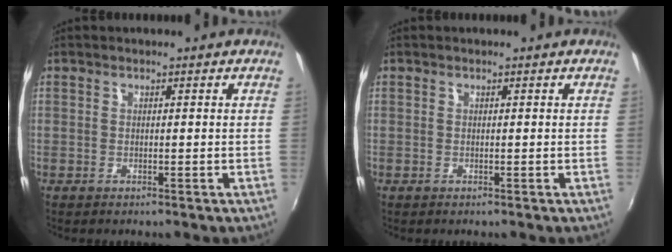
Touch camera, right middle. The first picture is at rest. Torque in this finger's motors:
{"motor_torque": [0.12, -0.12, 0.00, 0.00]}